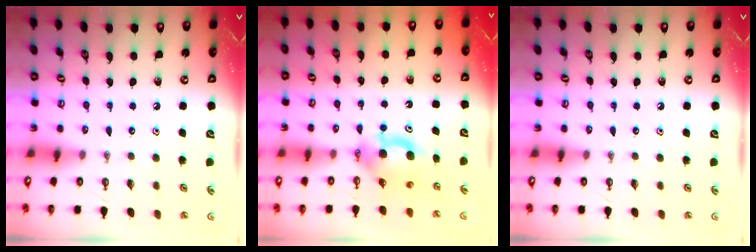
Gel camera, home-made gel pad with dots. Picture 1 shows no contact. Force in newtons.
{"total": 7.9, "press": 4.8, "slide": 6.2}
{"total": 0.0}